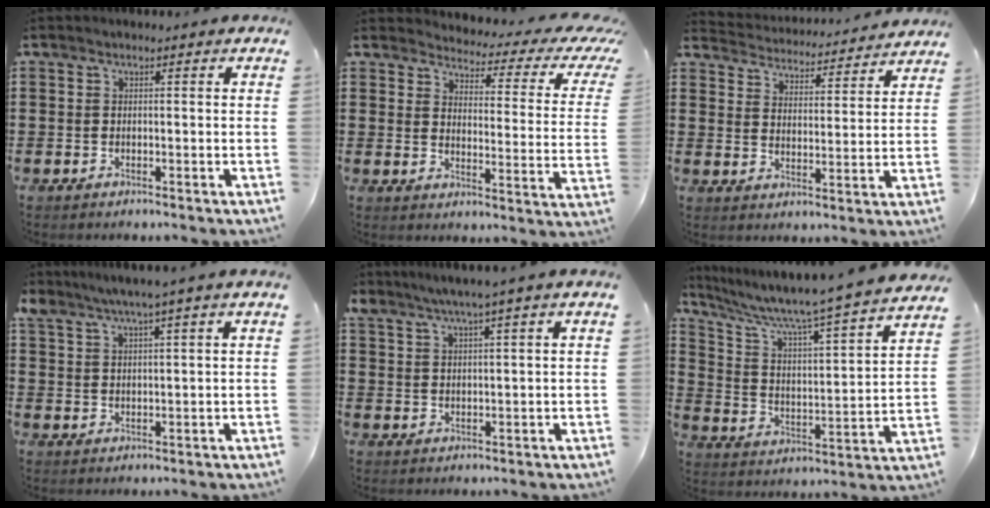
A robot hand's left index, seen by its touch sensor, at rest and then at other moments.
{"total": 3.4, "force": [2.9, 0.8, 1.6], "torque": [-0.035, -0.031, 0.039]}
{"total": 4.4, "force": [4.3, -0.1, -0.4], "torque": [-0.020, -0.039, 0.071]}
{"total": 3.8, "force": [3.1, -0.5, 2.1], "torque": [-0.052, -0.009, 0.053]}
{"total": 3.4, "force": [2.7, -0.8, 1.9], "torque": [-0.045, -0.009, 0.045]}
{"total": 6.7, "force": [5.8, -0.3, 3.4], "torque": [-0.093, -0.051, 0.087]}